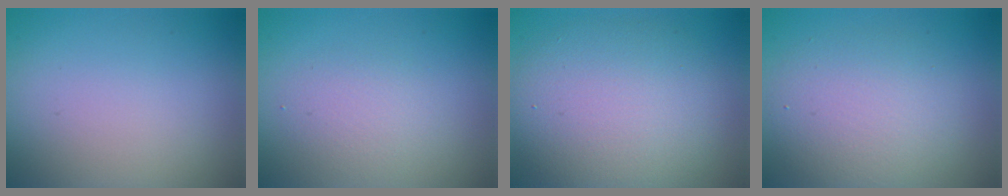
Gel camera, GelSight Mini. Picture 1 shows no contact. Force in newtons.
{"total": 2.2, "press": 2.2, "slide": 0.1}
{"total": 7.8, "press": 7.8, "slide": 0.6}
{"total": 5.0, "press": 5.0, "slide": 0.3}